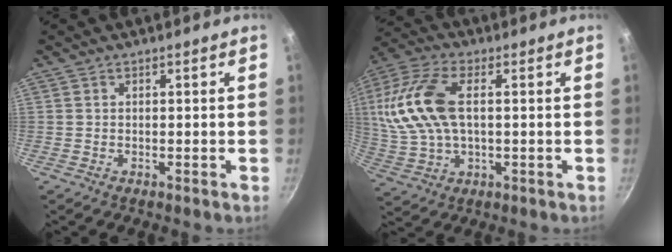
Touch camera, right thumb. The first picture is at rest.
{"total": 16.4, "force": [2.5, 9.1, 13.4], "torque": [-0.283, 0.013, 0.043]}